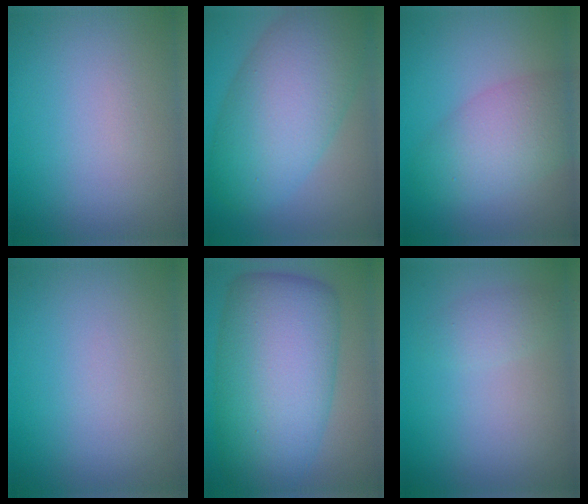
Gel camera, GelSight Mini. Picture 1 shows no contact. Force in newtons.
{"total": 9.9, "press": 9.9, "slide": 0.6}
{"total": 5.1, "press": 5.1, "slide": 0.1}
{"total": 0.0}
{"total": 12.7, "press": 12.7, "slide": 0.2}
{"total": 1.5, "press": 1.5, "slide": 0.1}